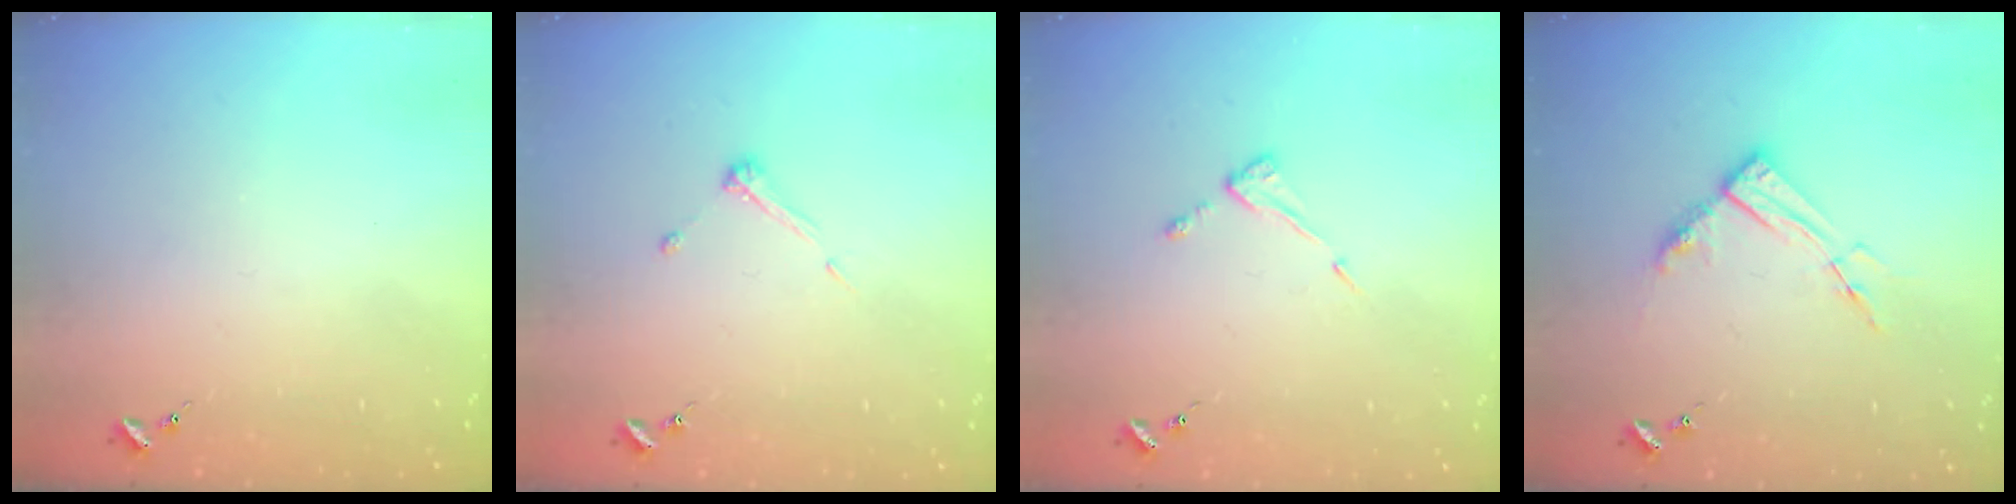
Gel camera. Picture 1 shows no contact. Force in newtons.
{"total": 4.3, "press": 4.3, "slide": 0.2}
{"total": 4.4, "press": 4.3, "slide": 0.7}
{"total": 8.9, "press": 8.9, "slide": 0.8}